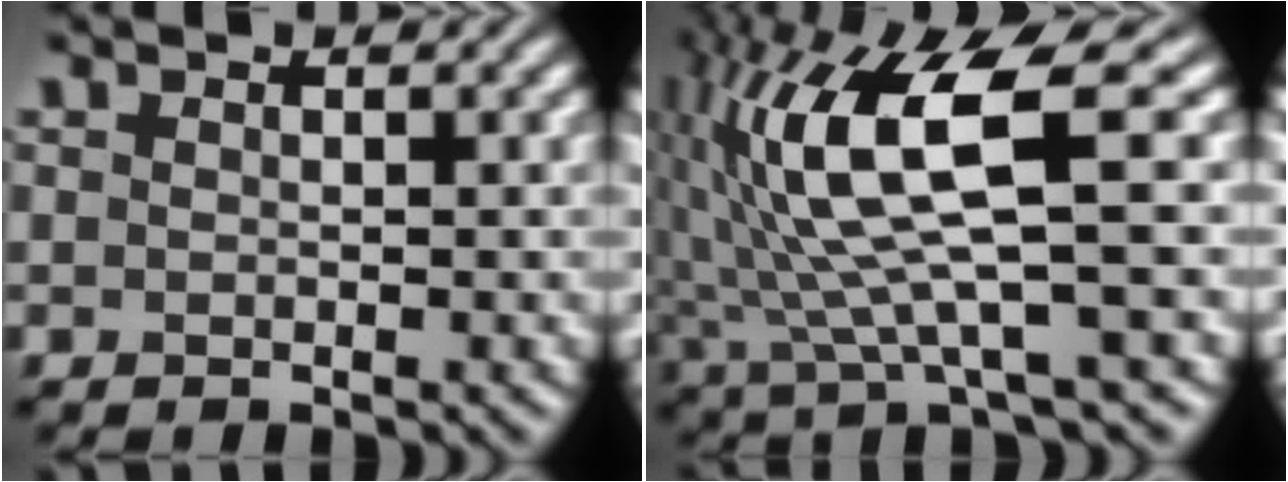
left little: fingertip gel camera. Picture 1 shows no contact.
{"total": 11.0, "force": [2.0, 2.6, 10.5], "torque": [-0.205, 0.002, 0.045]}